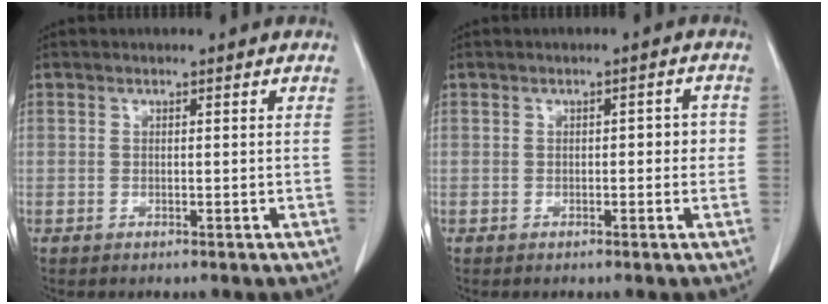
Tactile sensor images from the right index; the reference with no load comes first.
{"total": 2.4, "force": [-0.2, 1.2, 2.1], "torque": [-0.023, 0.012, -0.002]}